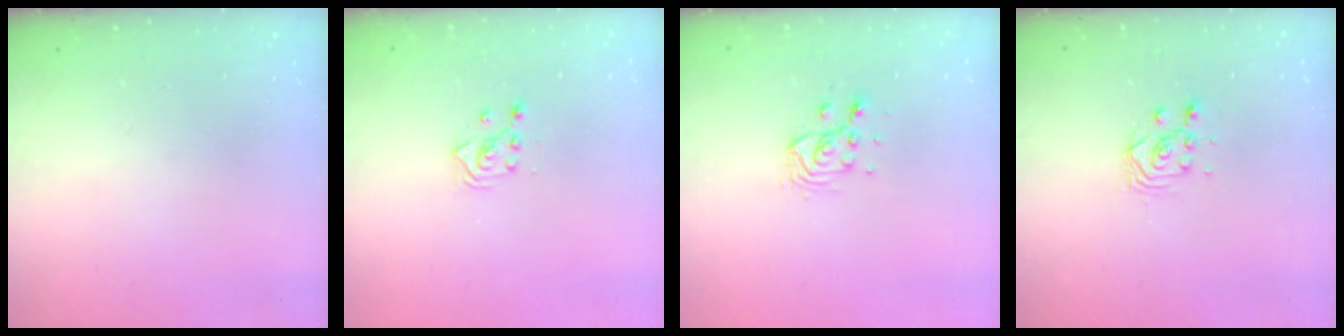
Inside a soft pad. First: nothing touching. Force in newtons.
{"total": 2.3, "press": 2.3, "slide": 0.3}
{"total": 4.8, "press": 4.8, "slide": 0.9}
{"total": 3.0, "press": 3.0, "slide": 0.2}